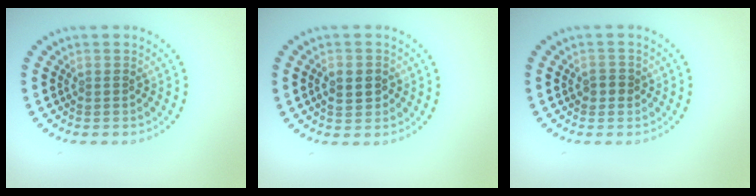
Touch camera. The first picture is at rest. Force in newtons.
{"total": 2.5, "press": 2.5, "slide": 0.2}
{"total": 1.3, "press": 1.2, "slide": 0.4}